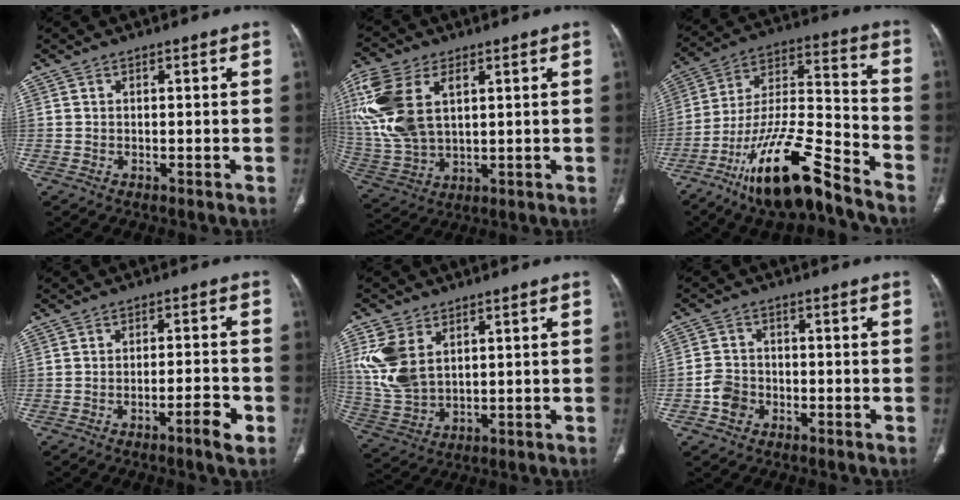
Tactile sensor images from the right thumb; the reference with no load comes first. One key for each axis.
{"total": 17.1, "fx": 5.1, "fy": 10.2, "fz": 12.8, "tx": -0.290, "ty": -0.006, "tz": 0.107}
{"total": 19.8, "fx": -13.7, "fy": 4.9, "fz": 13.5, "tx": -0.256, "ty": 0.078, "tz": -0.243}
{"total": 4.9, "fx": -2.5, "fy": 0.7, "fz": 4.1, "tx": -0.068, "ty": 0.015, "tz": -0.040}
{"total": 10.6, "fx": 3.7, "fy": 6.9, "fz": 7.1, "tx": -0.151, "ty": -0.009, "tz": 0.087}
{"total": 4.2, "fx": -1.8, "fy": 3.4, "fz": 1.7, "tx": -0.016, "ty": 0.018, "tz": -0.037}